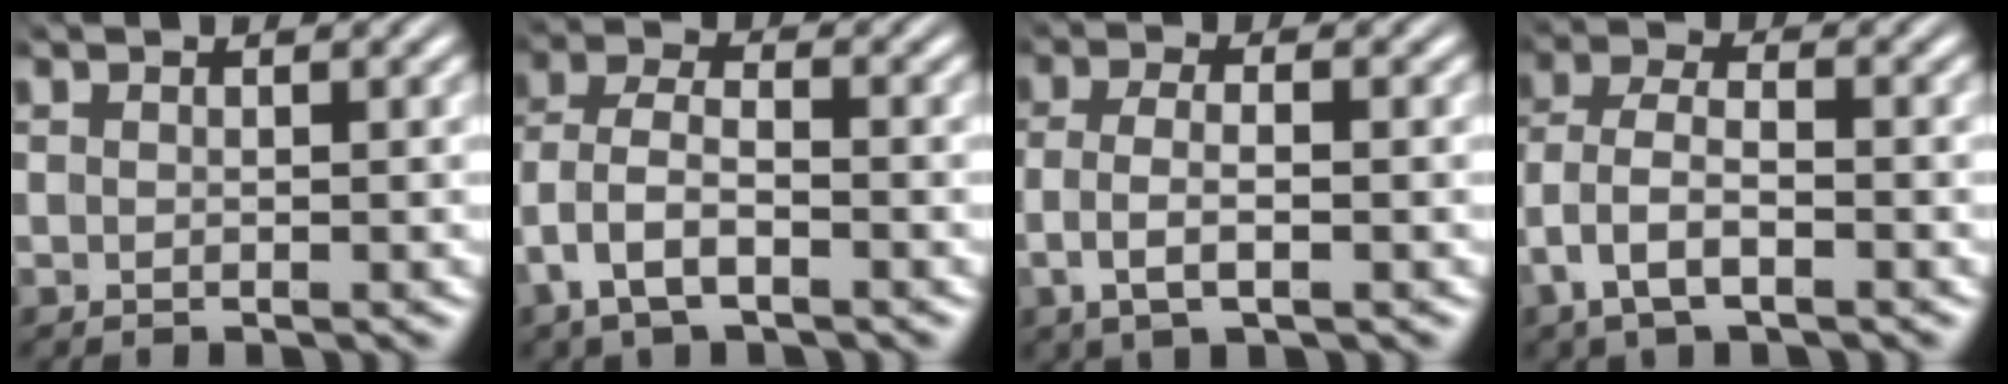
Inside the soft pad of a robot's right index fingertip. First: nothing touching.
{"total": 4.1, "force": [-1.1, 2.9, 2.7], "torque": [-0.075, -0.019, -0.013]}
{"total": 3.5, "force": [-0.7, 1.4, 3.1], "torque": [-0.068, -0.010, -0.009]}
{"total": 4.0, "force": [-1.3, 2.5, 2.8], "torque": [-0.074, -0.017, -0.015]}